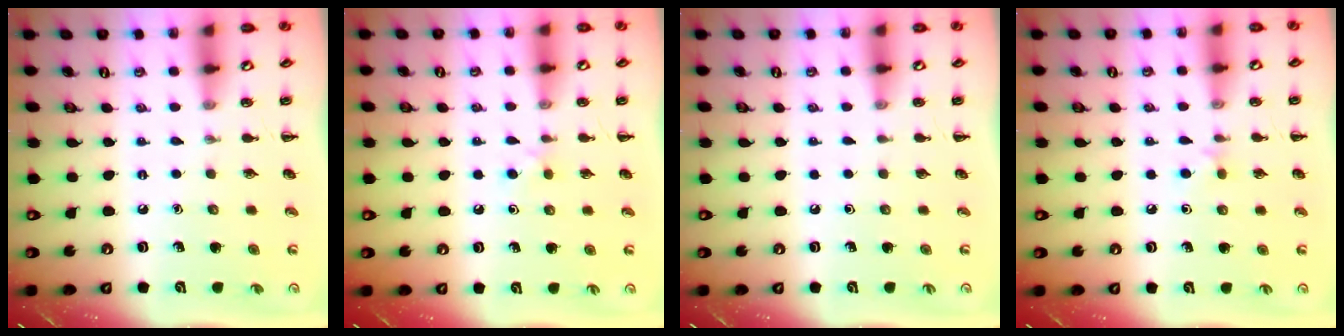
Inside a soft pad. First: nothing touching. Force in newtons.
{"total": 2.8, "press": 2.6, "slide": 1.1}
{"total": 0.0}
{"total": 3.5, "press": 3.2, "slide": 1.5}